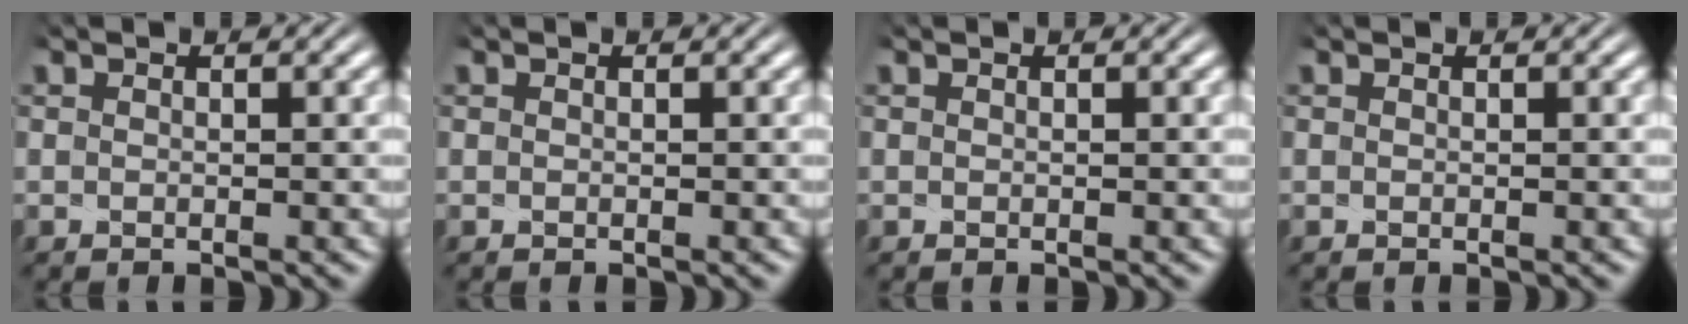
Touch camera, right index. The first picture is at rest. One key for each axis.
{"total": 0.0}
{"total": 0.0}
{"total": 0.0}